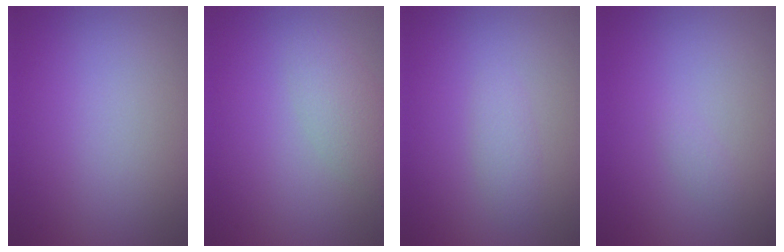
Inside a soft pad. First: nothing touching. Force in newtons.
{"total": 2.4, "press": 2.4, "slide": 0.2}
{"total": 1.2, "press": 1.2, "slide": 0.0}
{"total": 0.6, "press": 0.6, "slide": 0.0}